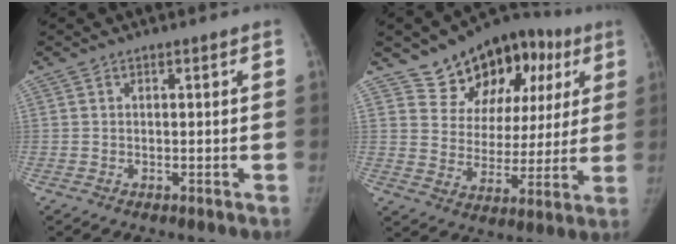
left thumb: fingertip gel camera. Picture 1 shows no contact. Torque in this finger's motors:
{"motor_torque": [0.12, 0.17, 0.55, -0.33, 0.03]}